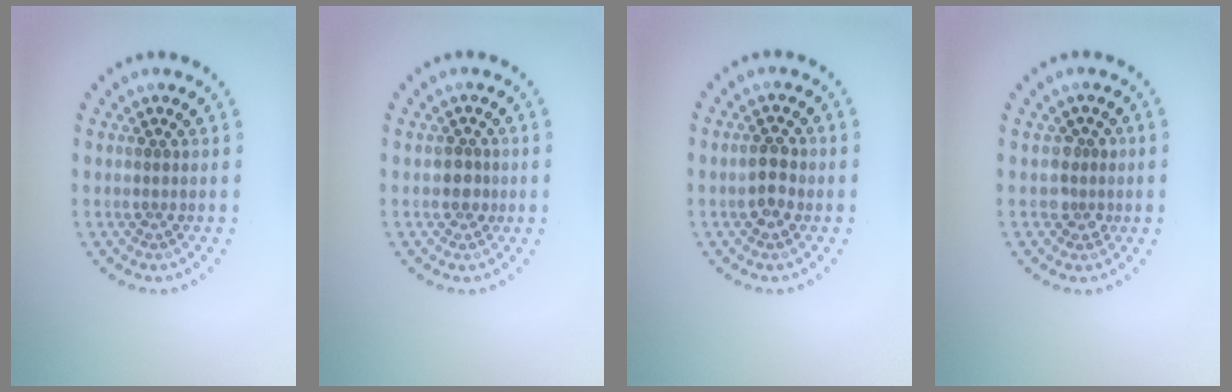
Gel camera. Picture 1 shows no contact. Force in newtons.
{"total": 1.6, "press": 1.4, "slide": 0.7}
{"total": 2.2, "press": 2.2, "slide": 0.3}
{"total": 1.8, "press": 1.6, "slide": 1.0}